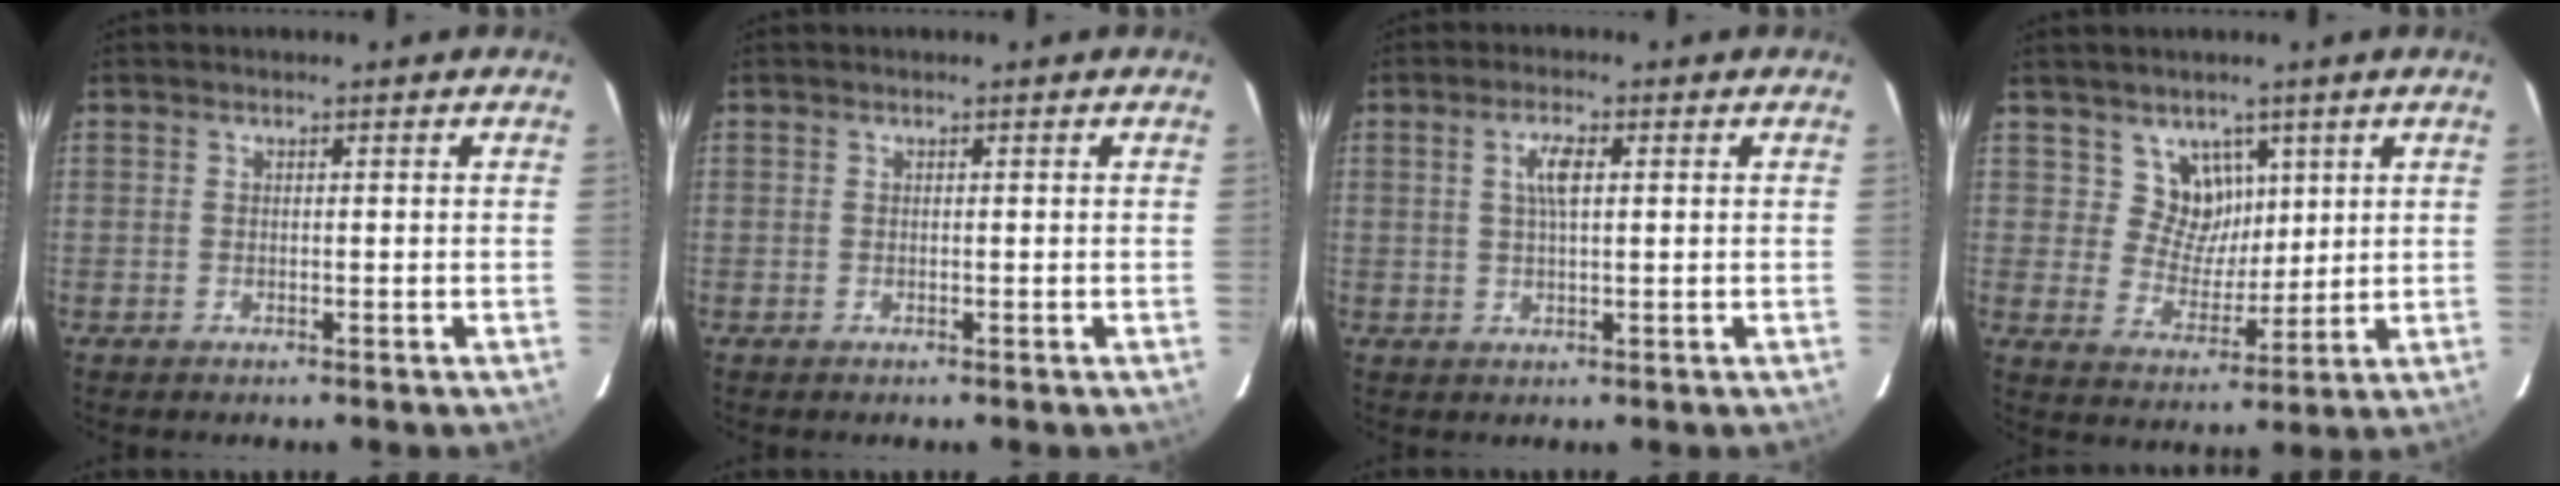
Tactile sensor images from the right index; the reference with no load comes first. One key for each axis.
{"total": 0.0}
{"total": 3.8, "fx": 1.0, "fy": 1.2, "fz": 3.4, "tx": -0.064, "ty": 0.006, "tz": 0.020}
{"total": 6.8, "fx": 3.7, "fy": 5.6, "fz": 1.3, "tx": -0.011, "ty": -0.008, "tz": 0.069}